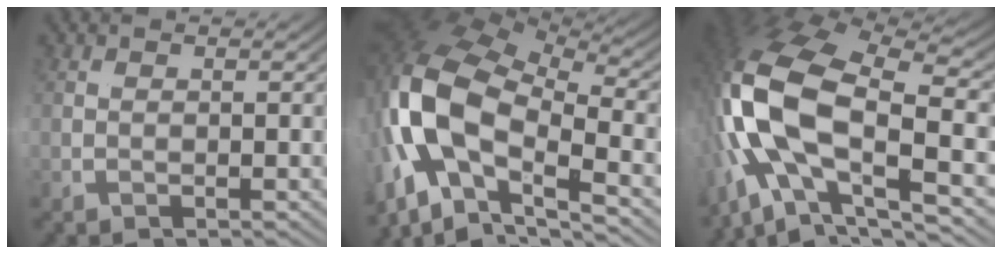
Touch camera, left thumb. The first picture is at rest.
{"total": 14.5, "force": [-0.6, 8.8, 11.5], "torque": [-0.243, -0.005, -0.024]}
{"total": 13.6, "force": [-0.2, 7.3, 11.5], "torque": [-0.245, 0.009, -0.015]}